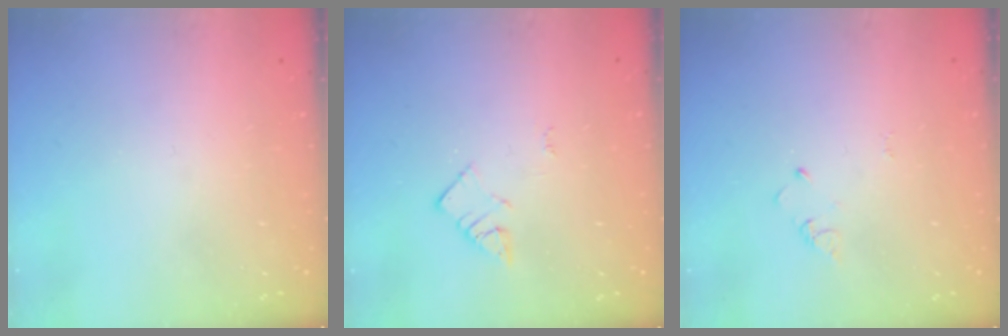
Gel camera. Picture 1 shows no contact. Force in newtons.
{"total": 3.2, "press": 3.2, "slide": 0.4}
{"total": 2.4, "press": 2.4, "slide": 0.3}